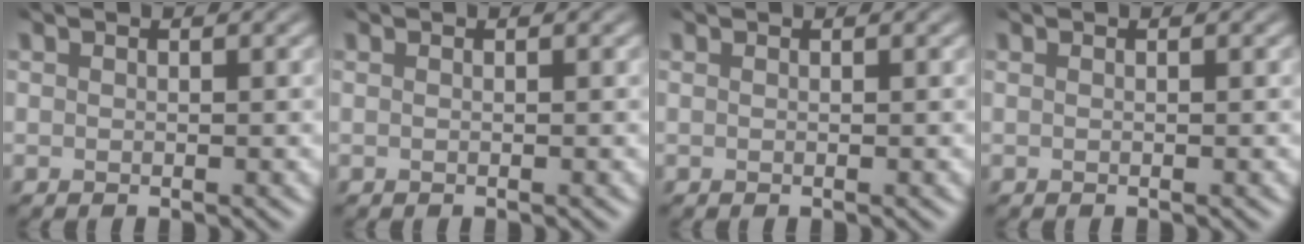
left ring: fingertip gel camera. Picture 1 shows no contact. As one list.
[{"total": 0.0}, {"total": 0.0}, {"total": 0.0}]